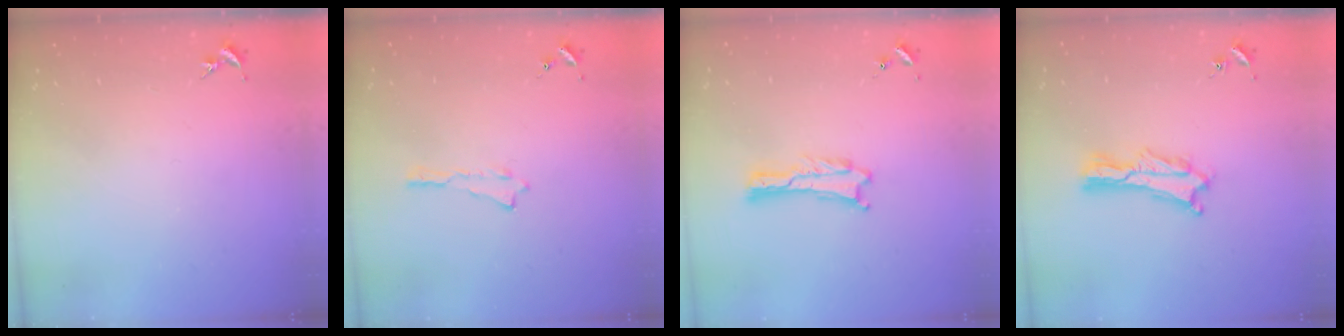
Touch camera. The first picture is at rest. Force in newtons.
{"total": 0.0}
{"total": 0.0}
{"total": 2.1, "press": 2.1, "slide": 0.3}